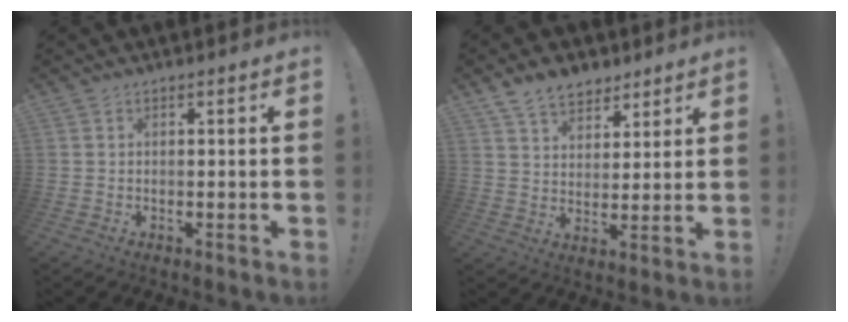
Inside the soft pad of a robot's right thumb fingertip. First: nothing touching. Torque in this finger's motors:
{"motor_torque": [-0.29, 0.49, 0.73, 0.35, 0.00]}